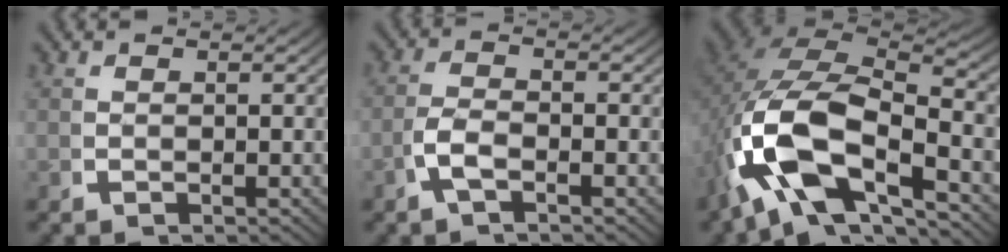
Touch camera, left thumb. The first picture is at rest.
{"total": 2.5, "force": [-0.9, 1.3, 2.0], "torque": [-0.046, -0.003, -0.020]}
{"total": 18.7, "force": [-1.6, 12.8, 13.6], "torque": [-0.292, -0.047, -0.017]}